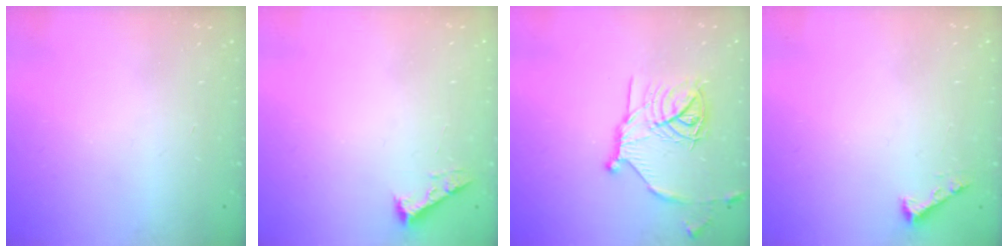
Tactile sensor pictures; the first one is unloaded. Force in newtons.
{"total": 2.5, "press": 2.5, "slide": 0.3}
{"total": 17.6, "press": 17.6, "slide": 1.4}
{"total": 2.3, "press": 2.3, "slide": 0.3}